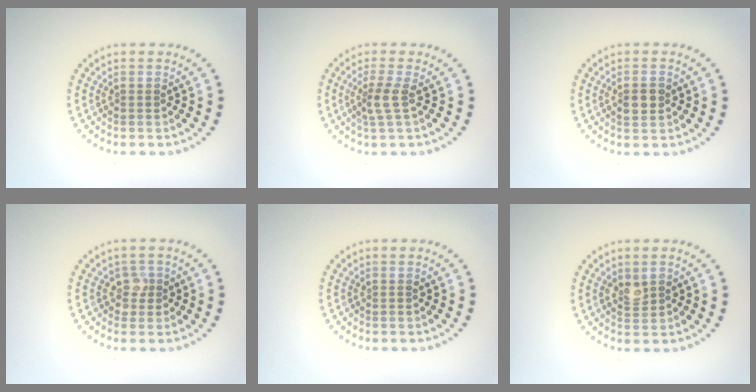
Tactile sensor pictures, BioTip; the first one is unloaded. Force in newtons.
{"total": 2.0, "press": 1.6, "slide": 1.2}
{"total": 1.9, "press": 1.9, "slide": 0.1}
{"total": 1.6, "press": 1.3, "slide": 0.9}
{"total": 0.0}
{"total": 1.4, "press": 1.4, "slide": 0.1}